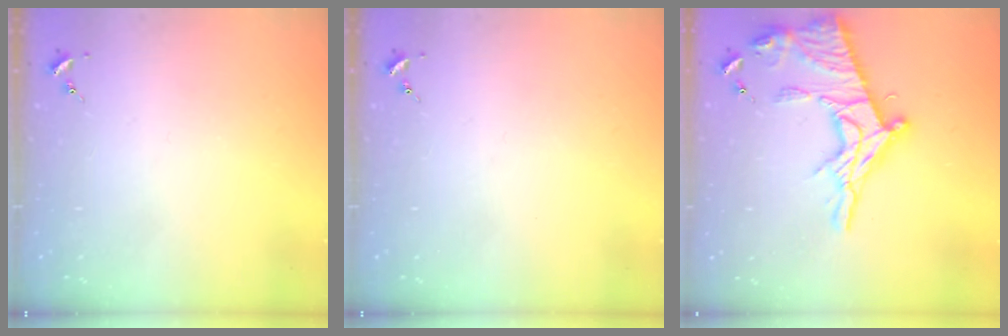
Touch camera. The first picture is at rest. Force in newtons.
{"total": 0.0}
{"total": 19.5, "press": 19.5, "slide": 1.5}